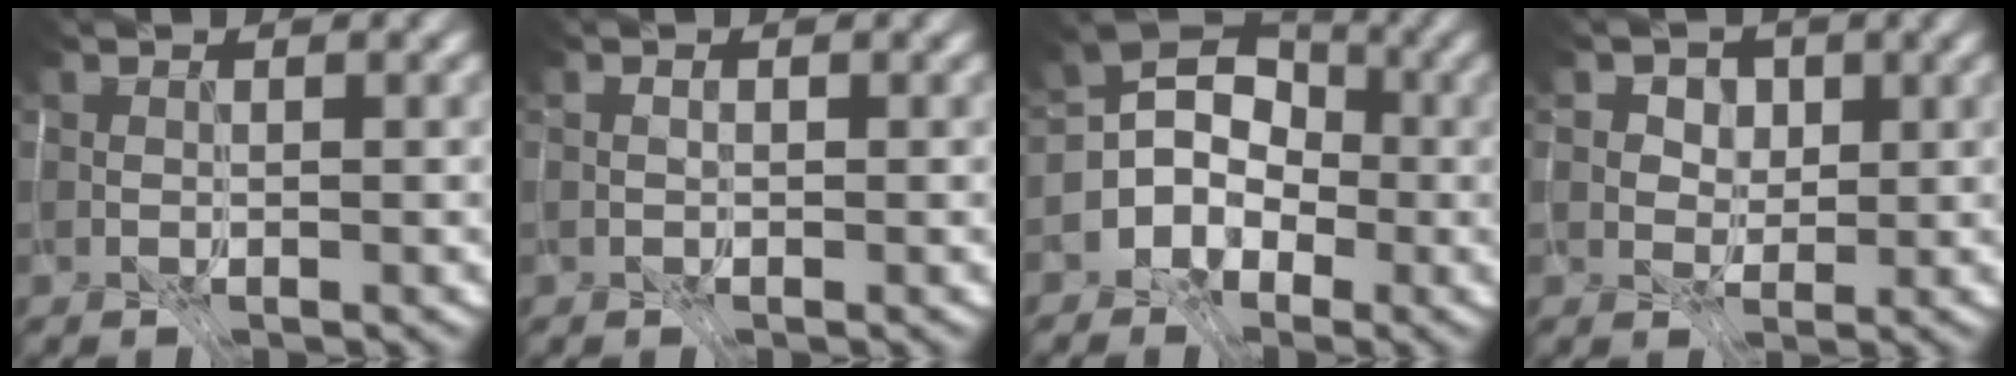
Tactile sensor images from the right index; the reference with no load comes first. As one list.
[{"total": 0.8, "force": [0.4, 0.6, 0.4], "torque": [0.002, 0.004, -0.003]}, {"total": 5.1, "force": [-4.2, 2.8, -0.6], "torque": [0.051, 0.006, -0.090]}, {"total": 5.5, "force": [3.2, 3.2, 3.2], "torque": [-0.024, 0.009, 0.040]}]